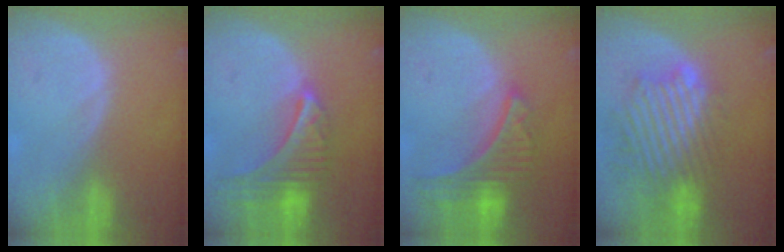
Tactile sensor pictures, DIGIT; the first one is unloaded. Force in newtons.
{"total": 9.0, "press": 7.9, "slide": 4.3}
{"total": 9.0, "press": 7.9, "slide": 4.4}
{"total": 10.7, "press": 10.1, "slide": 3.7}